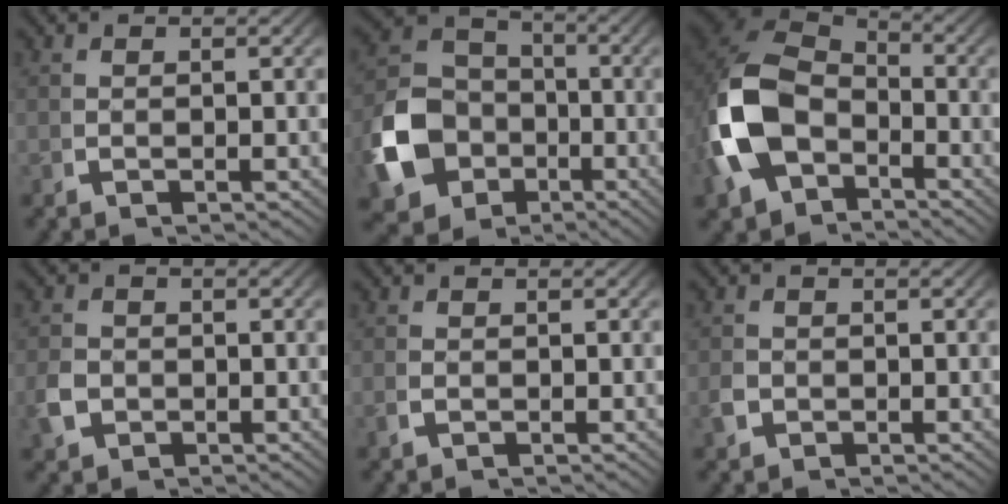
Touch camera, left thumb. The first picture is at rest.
{"total": 12.0, "force": [-3.5, 9.7, 6.2], "torque": [-0.141, -0.042, -0.047]}
{"total": 11.5, "force": [-1.7, 8.4, 7.6], "torque": [-0.202, -0.029, -0.015]}
{"total": 2.8, "force": [-1.0, 2.3, 1.2], "torque": [-0.037, -0.009, -0.014]}
{"total": 0.6, "force": [-0.3, 0.5, 0.4], "torque": [-0.014, -0.004, -0.002]}
{"total": 1.5, "force": [-0.7, 1.3, 0.5], "torque": [-0.018, -0.005, -0.011]}